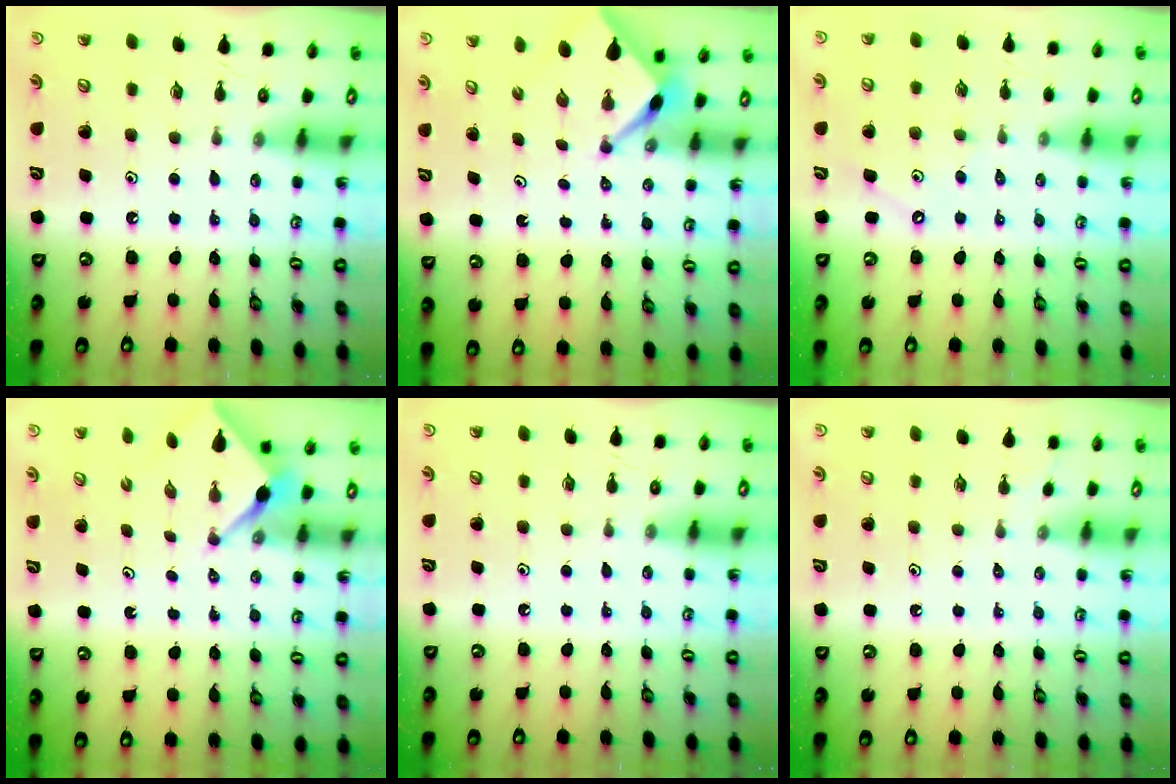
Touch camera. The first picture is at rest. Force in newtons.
{"total": 2.6, "press": 2.6, "slide": 0.3}
{"total": 3.8, "press": 3.8, "slide": 0.3}
{"total": 2.5, "press": 2.5, "slide": 0.3}
{"total": 0.0}
{"total": 0.9, "press": 0.9, "slide": 0.2}